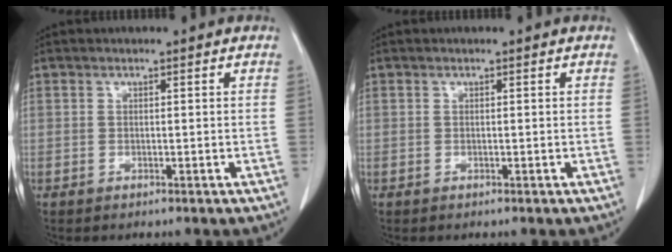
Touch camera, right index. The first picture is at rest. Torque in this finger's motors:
{"motor_torque": [-0.02, 0.00, 0.00, 0.00]}